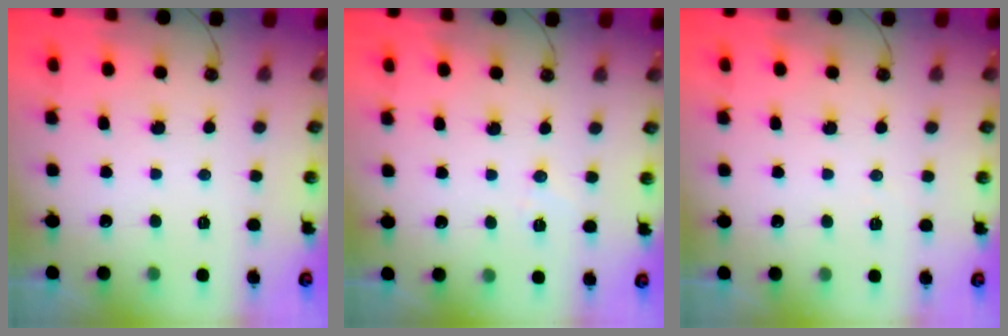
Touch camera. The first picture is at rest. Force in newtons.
{"total": 4.4, "press": 3.9, "slide": 2.0}
{"total": 4.8, "press": 2.1, "slide": 4.3}